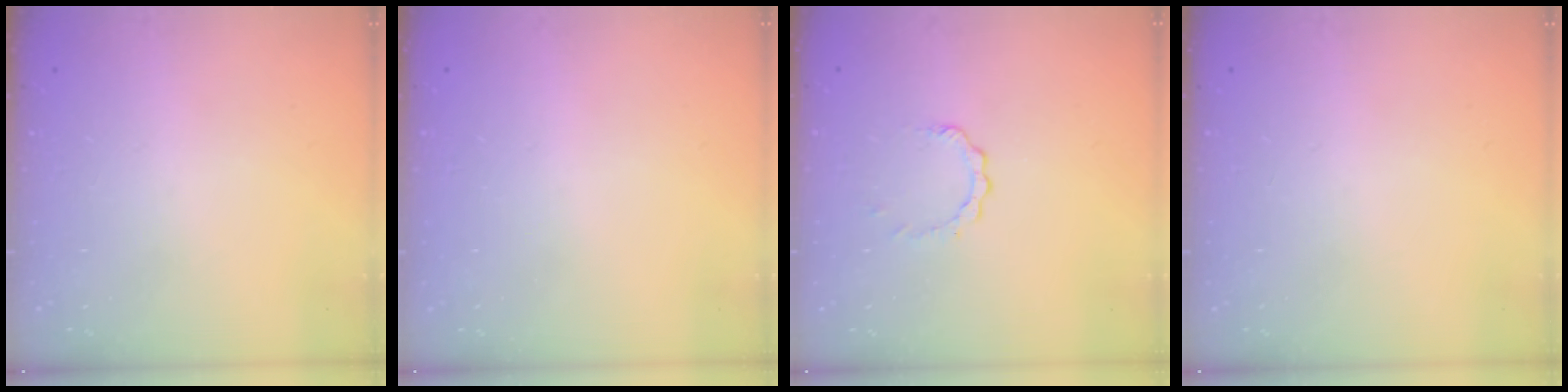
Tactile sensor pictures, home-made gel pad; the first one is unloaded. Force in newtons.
{"total": 1.6, "press": 1.6, "slide": 0.1}
{"total": 2.7, "press": 2.7, "slide": 0.3}
{"total": 0.0}